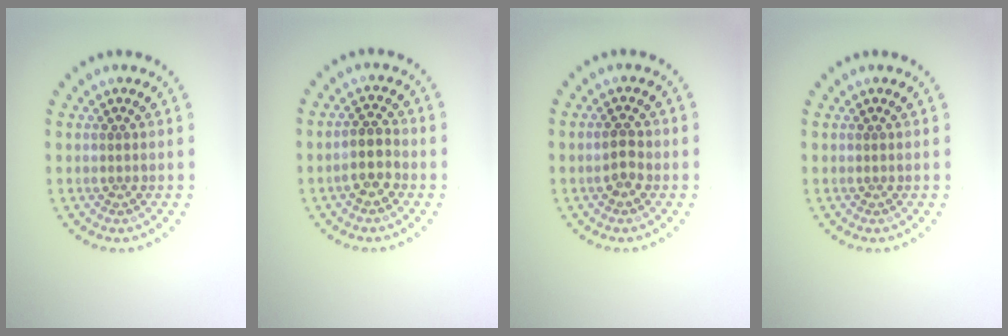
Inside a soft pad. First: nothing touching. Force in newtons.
{"total": 2.6, "press": 2.3, "slide": 1.1}
{"total": 1.9, "press": 1.9, "slide": 0.1}
{"total": 0.0}